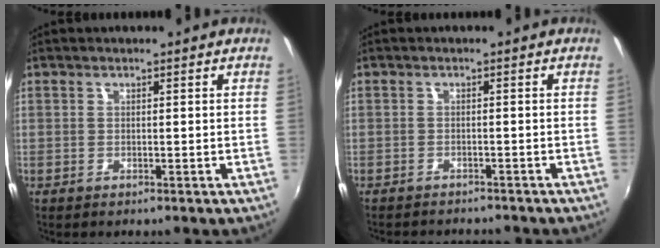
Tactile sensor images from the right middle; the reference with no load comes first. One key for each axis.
{"total": 5.0, "fx": -4.7, "fy": 1.0, "fz": 1.4, "tx": -0.040, "ty": -0.013, "tz": -0.068}